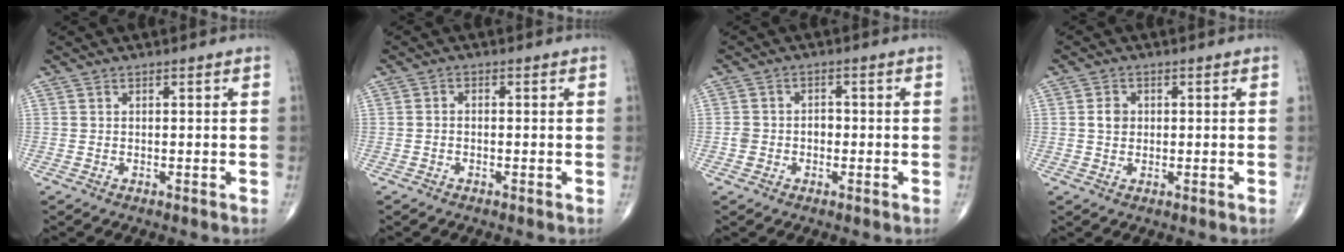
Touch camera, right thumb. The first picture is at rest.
{"total": 0.9, "force": [-0.4, 0.5, 0.6], "torque": [-0.006, 0.005, -0.011]}
{"total": 3.3, "force": [-0.7, 2.8, 1.6], "torque": [-0.018, 0.017, -0.012]}
{"total": 2.7, "force": [0.3, 2.2, 1.5], "torque": [-0.018, 0.004, 0.003]}